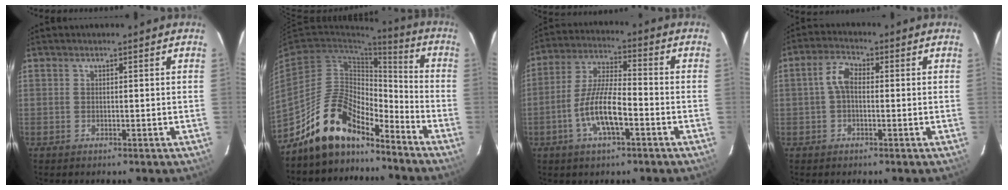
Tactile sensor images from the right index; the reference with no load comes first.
{"total": 14.5, "force": [-11.9, 5.8, 5.9], "torque": [-0.128, 0.030, -0.210]}
{"total": 10.4, "force": [-4.1, 2.8, 9.1], "torque": [-0.187, 0.001, -0.076]}
{"total": 4.1, "force": [-0.2, 2.4, 3.4], "torque": [-0.070, 0.016, -0.002]}